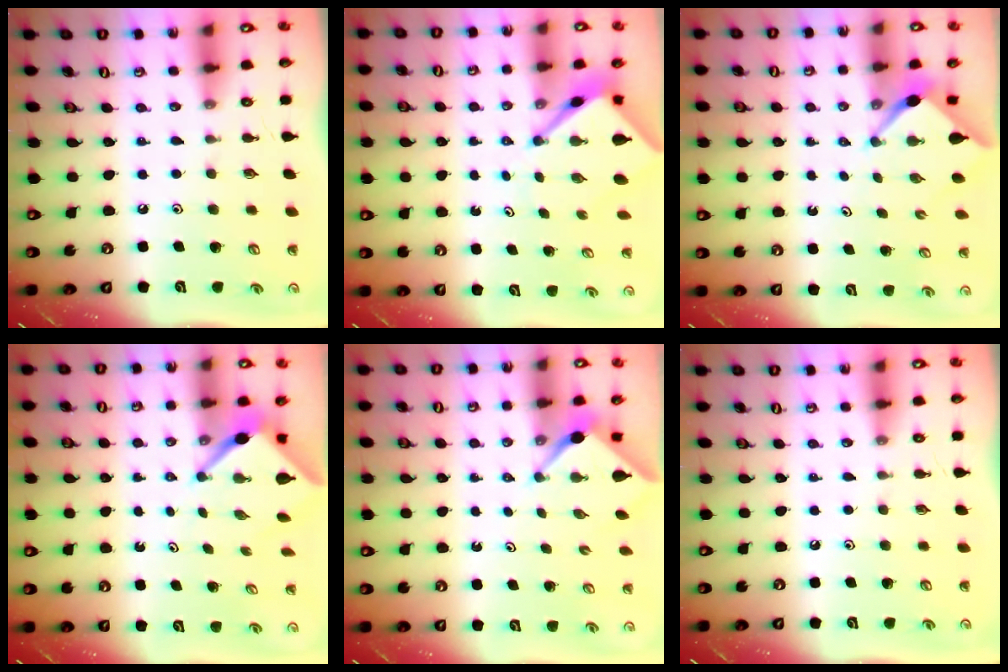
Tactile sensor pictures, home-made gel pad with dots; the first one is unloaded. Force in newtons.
{"total": 5.5, "press": 5.5, "slide": 0.3}
{"total": 2.5, "press": 2.5, "slide": 0.3}
{"total": 3.7, "press": 3.7, "slide": 0.2}
{"total": 2.5, "press": 2.5, "slide": 0.3}
{"total": 0.0}